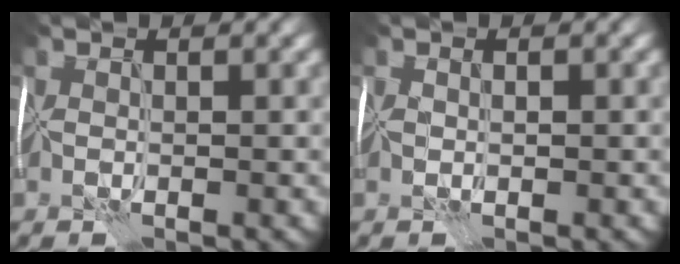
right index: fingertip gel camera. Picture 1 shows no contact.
{"total": 0.9, "force": [0.0, 0.5, 0.7], "torque": [-0.013, 0.004, 0.000]}